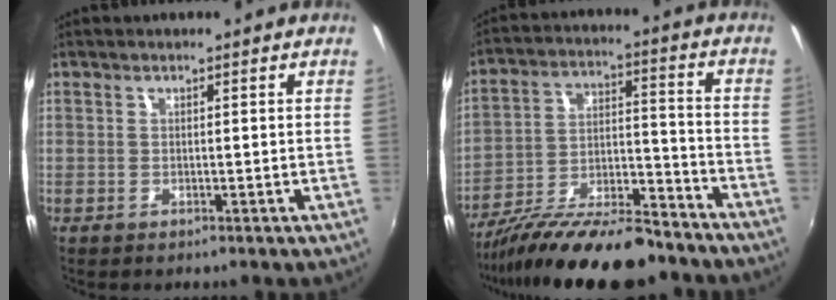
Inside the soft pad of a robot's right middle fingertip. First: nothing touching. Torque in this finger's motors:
{"motor_torque": [1.09, -1.05, 0.33, 0.08]}